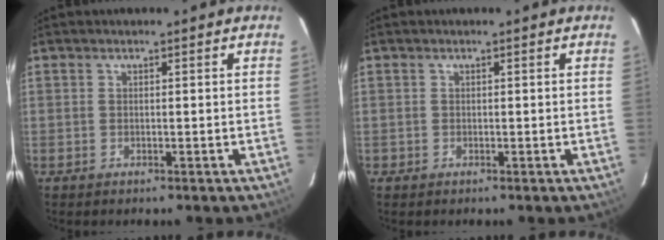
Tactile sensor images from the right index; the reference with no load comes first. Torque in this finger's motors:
{"motor_torque": [-0.98, 0.75, -1.05, -0.21]}